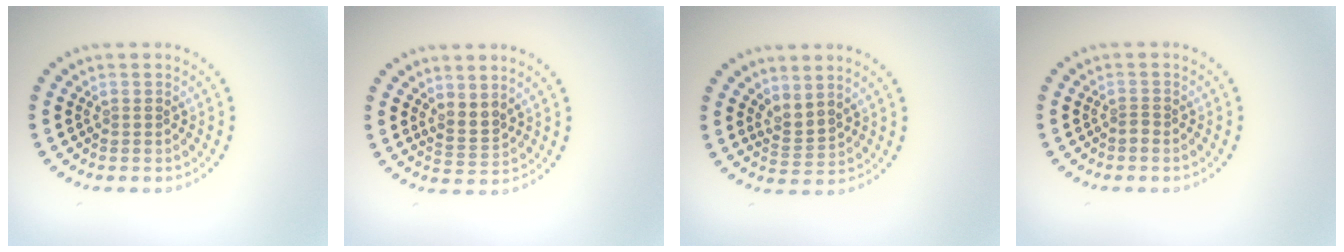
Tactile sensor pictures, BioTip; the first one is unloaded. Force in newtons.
{"total": 2.0, "press": 1.5, "slide": 1.4}
{"total": 2.1, "press": 1.4, "slide": 1.6}
{"total": 0.9, "press": 0.5, "slide": 0.7}